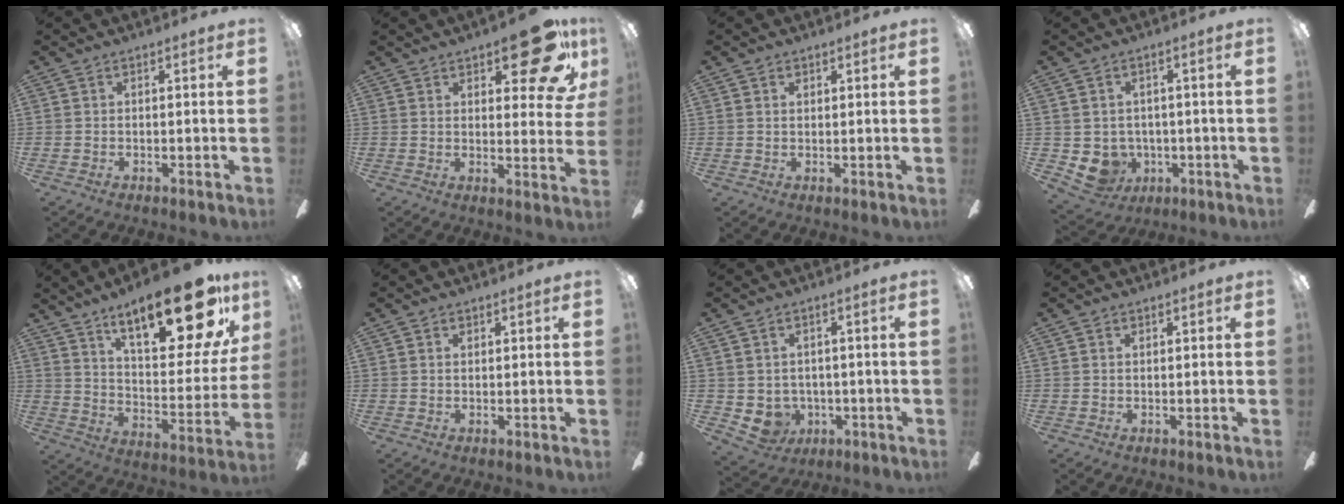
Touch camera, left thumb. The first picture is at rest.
{"total": 15.8, "force": [9.6, 6.4, 10.8], "torque": [-0.127, -0.051, 0.156]}
{"total": 1.1, "force": [0.7, 0.8, 0.3], "torque": [0.001, -0.001, 0.012]}
{"total": 6.1, "force": [-0.8, 5.8, 1.7], "torque": [-0.064, -0.003, -0.011]}
{"total": 25.7, "force": [17.2, 8.9, 16.9], "torque": [-0.240, -0.107, 0.282]}
{"total": 0.9, "force": [0.6, 0.7, 0.3], "torque": [0.001, -0.001, 0.009]}
{"total": 5.0, "force": [-0.1, 4.8, 1.5], "torque": [-0.052, -0.005, 0.000]}
{"total": 0.6, "force": [0.4, 0.4, 0.3], "torque": [-0.005, 0.002, 0.007]}